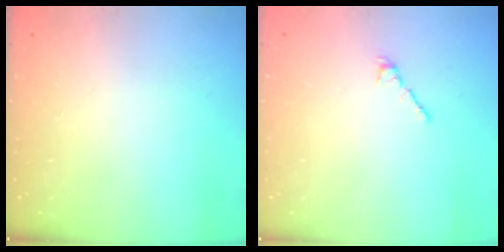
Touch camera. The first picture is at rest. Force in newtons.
{"total": 2.2, "press": 2.2, "slide": 0.4}